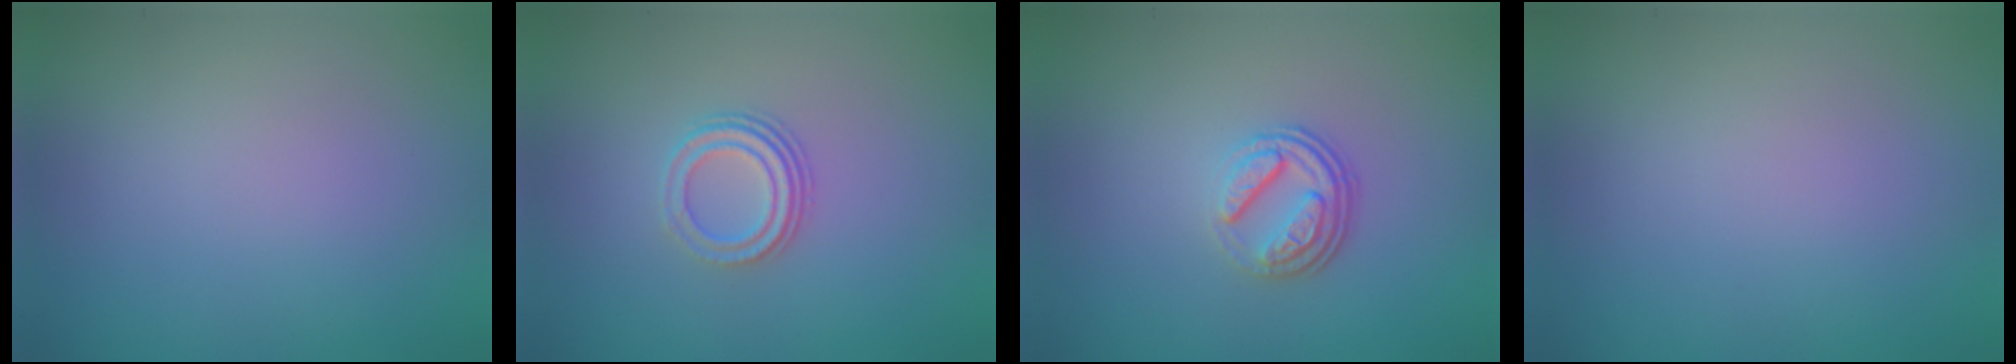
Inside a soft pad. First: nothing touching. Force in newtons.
{"total": 3.0, "press": 2.1, "slide": 2.1}
{"total": 3.7, "press": 2.6, "slide": 2.6}
{"total": 0.0}